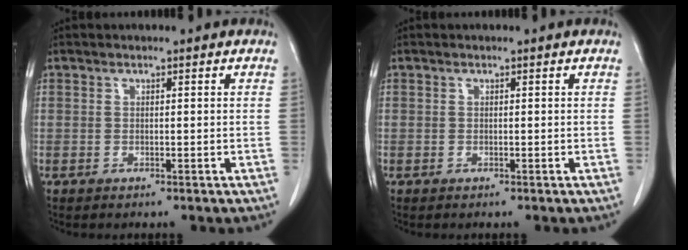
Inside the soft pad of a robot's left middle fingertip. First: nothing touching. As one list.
[{"total": 0.0}]